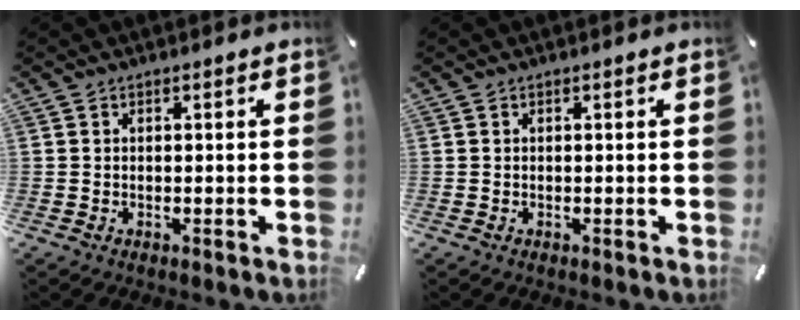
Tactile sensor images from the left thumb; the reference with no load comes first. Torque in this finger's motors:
{"motor_torque": [0.00, 0.00, -0.03, -0.03, 0.00]}